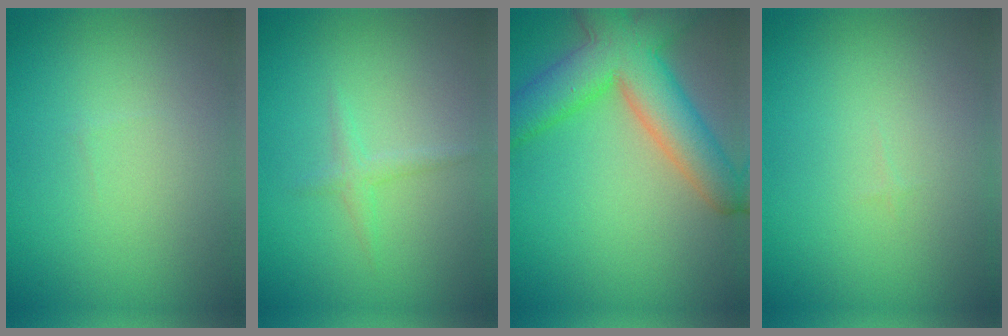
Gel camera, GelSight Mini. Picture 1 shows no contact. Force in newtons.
{"total": 1.2, "press": 1.2, "slide": 0.0}
{"total": 8.6, "press": 8.6, "slide": 0.4}
{"total": 0.0}